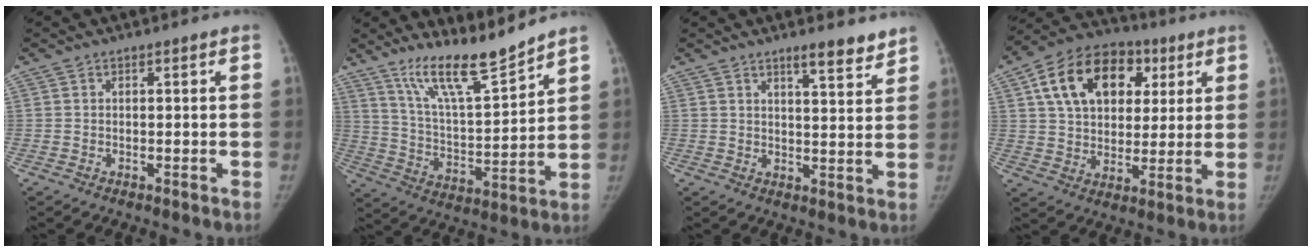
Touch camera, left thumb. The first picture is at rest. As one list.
[{"total": 13.2, "force": [11.1, 1.2, 7.1], "torque": [-0.112, -0.077, 0.207]}, {"total": 6.2, "force": [4.9, 1.2, 3.6], "torque": [-0.038, -0.036, 0.069]}, {"total": 19.2, "force": [6.9, 13.3, 12.1], "torque": [-0.178, 0.007, 0.108]}]